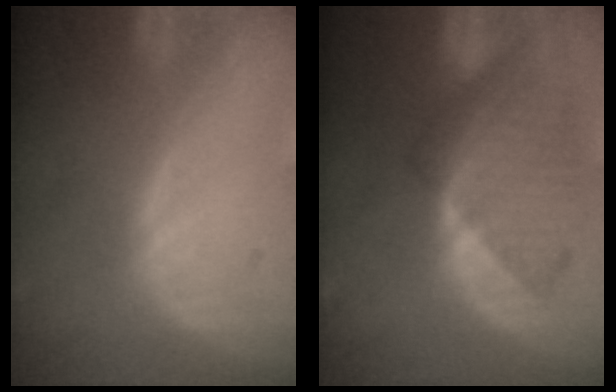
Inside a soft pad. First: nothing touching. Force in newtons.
{"total": 8.6, "press": 8.2, "slide": 2.6}